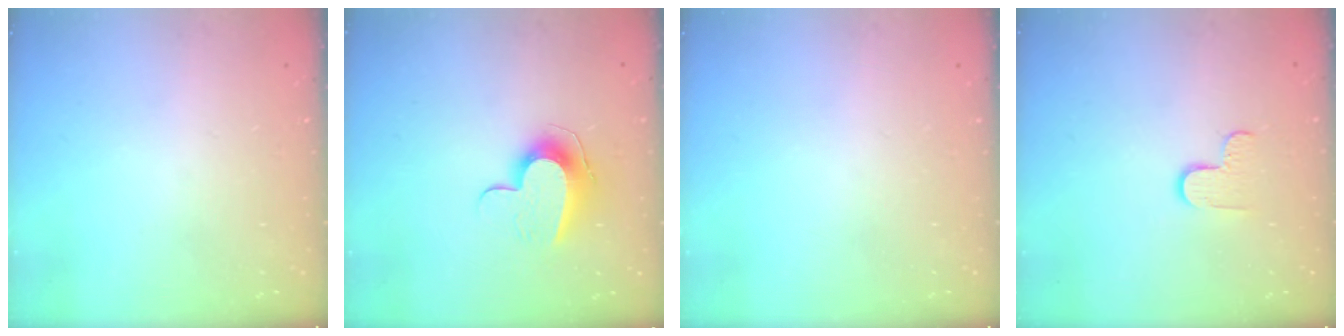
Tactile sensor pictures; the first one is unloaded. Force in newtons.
{"total": 10.0, "press": 9.9, "slide": 0.6}
{"total": 0.0}
{"total": 5.1, "press": 5.0, "slide": 0.5}